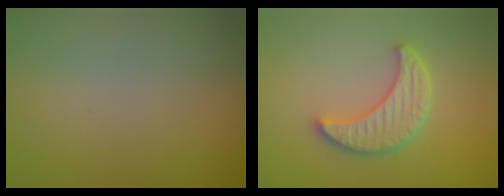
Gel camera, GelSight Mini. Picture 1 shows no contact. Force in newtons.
{"total": 3.8, "press": 3.5, "slide": 1.4}